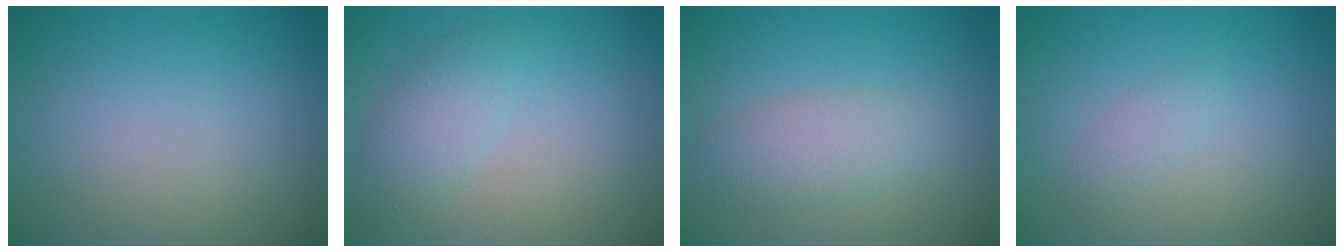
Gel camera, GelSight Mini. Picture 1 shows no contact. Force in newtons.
{"total": 2.4, "press": 2.4, "slide": 0.2}
{"total": 3.0, "press": 3.0, "slide": 0.1}
{"total": 1.0, "press": 1.0, "slide": 0.1}